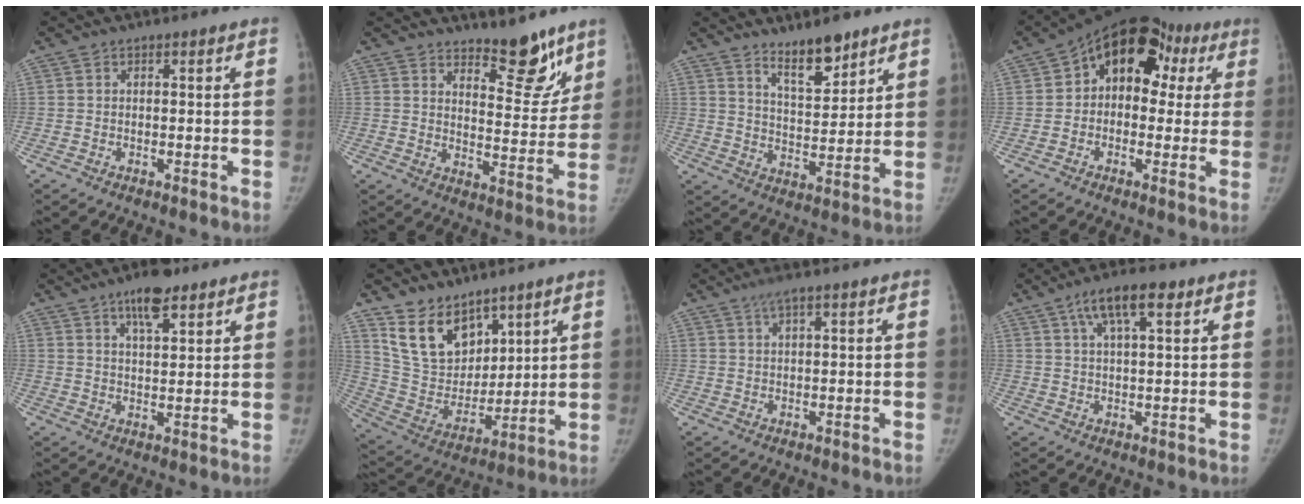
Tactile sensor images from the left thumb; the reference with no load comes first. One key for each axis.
{"total": 10.6, "fx": 8.3, "fy": 3.7, "fz": 5.4, "tx": -0.036, "ty": -0.071, "tz": 0.130}
{"total": 8.8, "fx": 6.7, "fy": 2.8, "fz": 4.8, "tx": -0.059, "ty": -0.059, "tz": 0.120}
{"total": 15.7, "fx": 4.6, "fy": 10.9, "fz": 10.4, "tx": -0.087, "ty": 0.038, "tz": 0.055}
{"total": 7.8, "fx": 5.1, "fy": 2.8, "fz": 5.2, "tx": -0.066, "ty": -0.027, "tz": 0.081}
{"total": 14.2, "fx": 9.9, "fy": 8.2, "fz": 5.9, "tx": -0.073, "ty": -0.062, "tz": 0.211}
{"total": 3.3, "fx": 2.3, "fy": 0.5, "fz": 2.4, "tx": -0.045, "ty": 0.000, "tz": 0.046}
{"total": 8.6, "fx": 4.5, "fy": 2.7, "fz": 6.7, "tx": -0.112, "ty": 0.002, "tz": 0.078}